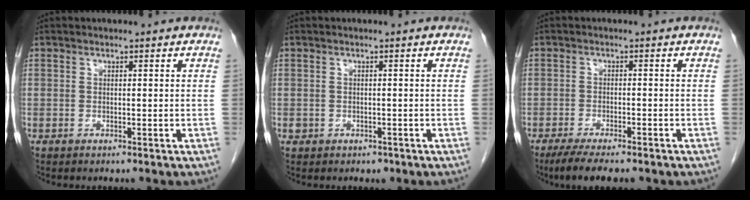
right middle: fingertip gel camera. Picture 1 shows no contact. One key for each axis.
{"total": 1.4, "fx": -0.6, "fy": 1.2, "fz": 0.4, "tx": -0.006, "ty": 0.004, "tz": -0.003}
{"total": 7.6, "fx": -5.9, "fy": 1.6, "fz": 4.5, "tx": -0.070, "ty": -0.014, "tz": -0.088}